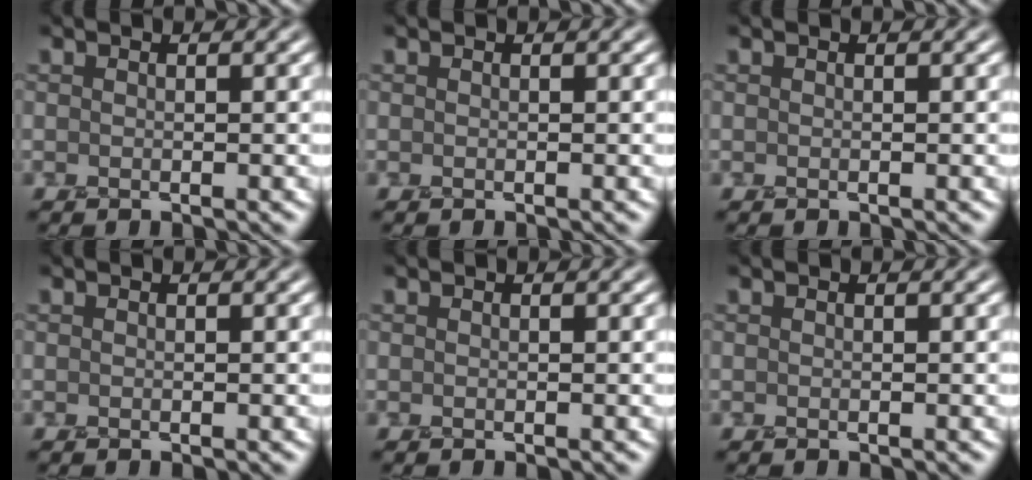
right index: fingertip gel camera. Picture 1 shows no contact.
{"total": 0.0}
{"total": 0.0}
{"total": 0.0}
{"total": 0.0}
{"total": 0.0}